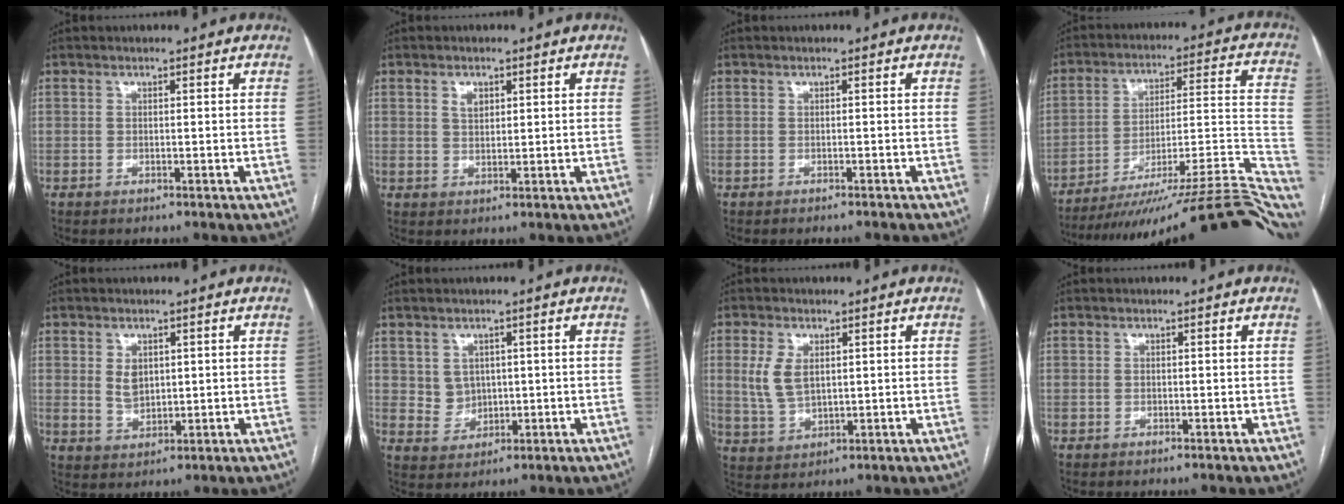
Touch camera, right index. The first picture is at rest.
{"total": 2.2, "force": [1.0, 1.3, 1.5], "torque": [-0.027, 0.003, 0.020]}
{"total": 1.4, "force": [-1.3, -0.1, 0.4], "torque": [-0.004, -0.002, -0.016]}
{"total": 31.1, "force": [-26.3, 2.2, 16.5], "torque": [-0.123, -0.006, -0.361]}
{"total": 3.7, "force": [1.0, 2.6, 2.3], "torque": [-0.047, 0.001, 0.029]}
{"total": 3.9, "force": [1.1, 3.6, 1.1], "torque": [-0.019, 0.009, 0.027]}
{"total": 5.8, "force": [1.5, 3.4, 4.4], "torque": [-0.103, 0.007, 0.038]}
{"total": 0.0}